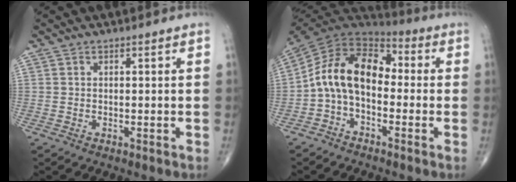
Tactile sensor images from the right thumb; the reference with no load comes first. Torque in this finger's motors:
{"motor_torque": [0.31, 0.28, 0.62, -0.09, 0.42]}